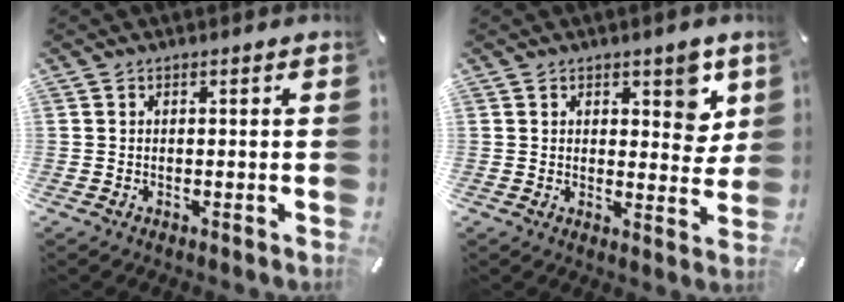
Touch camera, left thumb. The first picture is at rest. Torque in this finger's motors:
{"motor_torque": [0.27, -0.20, 0.28, 0.16, 0.02]}